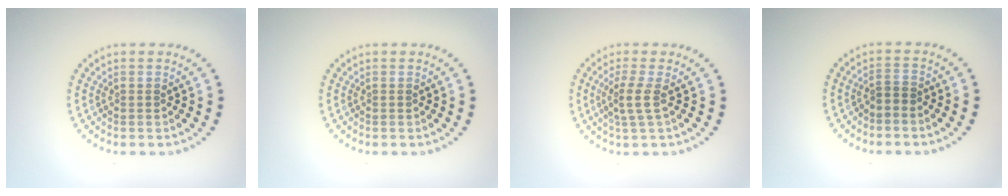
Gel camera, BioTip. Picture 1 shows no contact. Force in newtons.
{"total": 0.0}
{"total": 2.0, "press": 1.6, "slide": 1.2}
{"total": 1.0, "press": 0.7, "slide": 0.7}